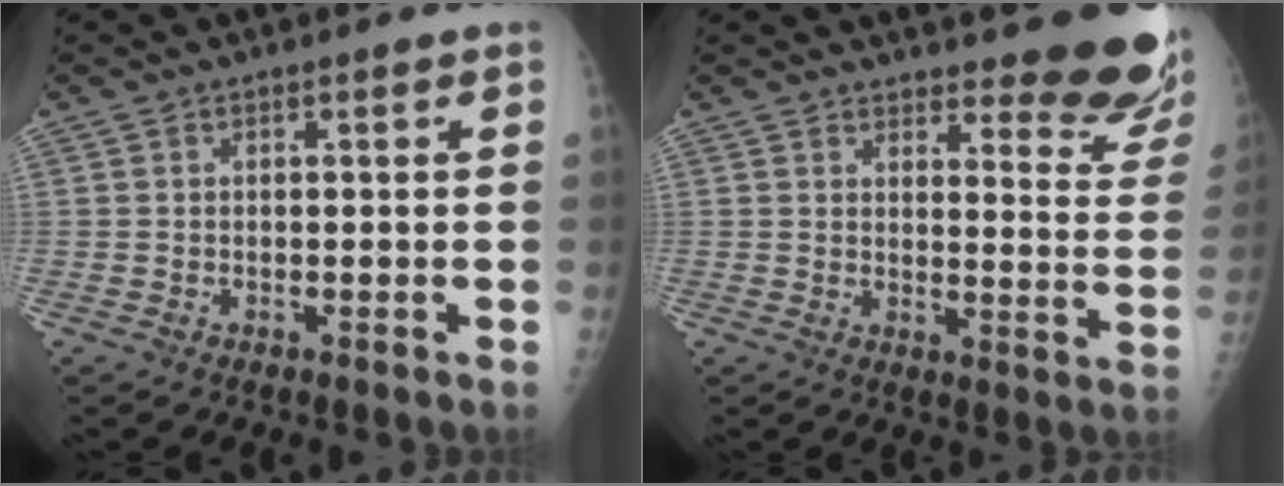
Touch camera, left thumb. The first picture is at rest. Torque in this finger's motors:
{"motor_torque": [0.20, 0.19, 0.15, -0.35, 0.12]}